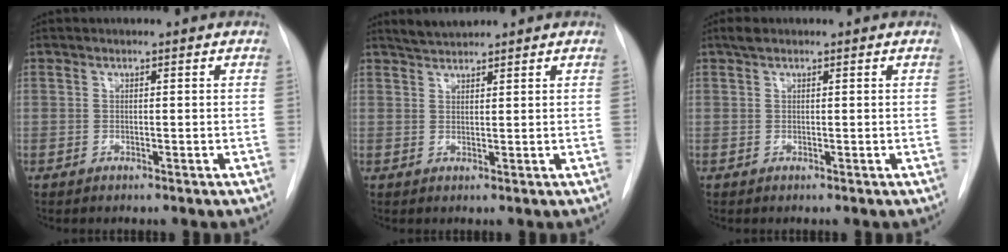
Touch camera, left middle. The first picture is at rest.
{"total": 2.4, "force": [2.4, 0.2, 0.4], "torque": [-0.010, 0.007, 0.045]}
{"total": 1.3, "force": [0.9, 0.6, 0.7], "torque": [-0.014, 0.015, 0.017]}